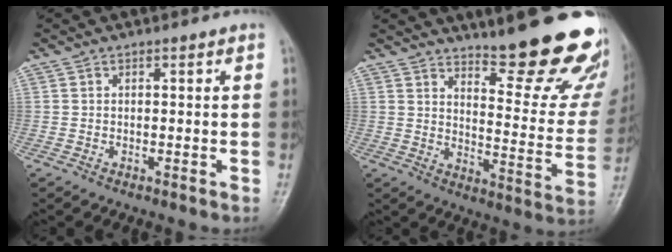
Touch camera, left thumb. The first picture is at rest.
{"total": 23.7, "force": [17.4, 6.0, 15.0], "torque": [-0.156, -0.125, 0.225]}